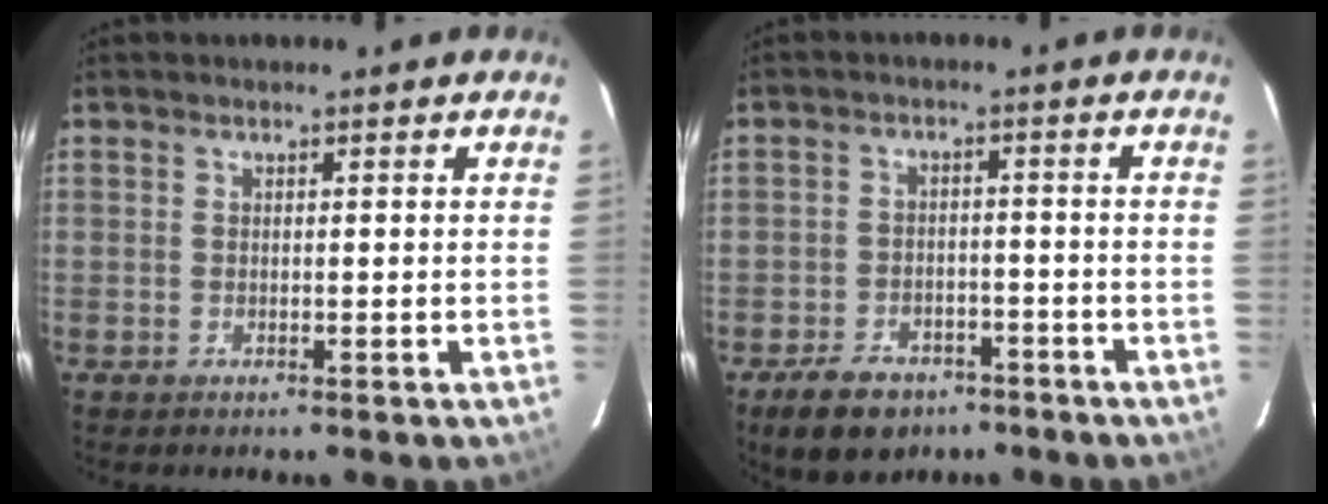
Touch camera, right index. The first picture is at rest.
{"total": 9.2, "force": [-6.2, 5.7, 3.8], "torque": [-0.098, 0.010, -0.085]}